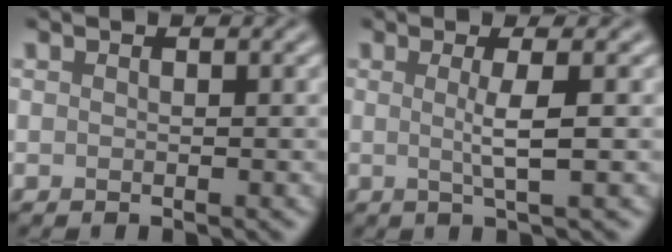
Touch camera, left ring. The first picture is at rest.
{"total": 2.8, "force": [0.1, 0.5, 2.8], "torque": [-0.047, -0.002, -0.006]}